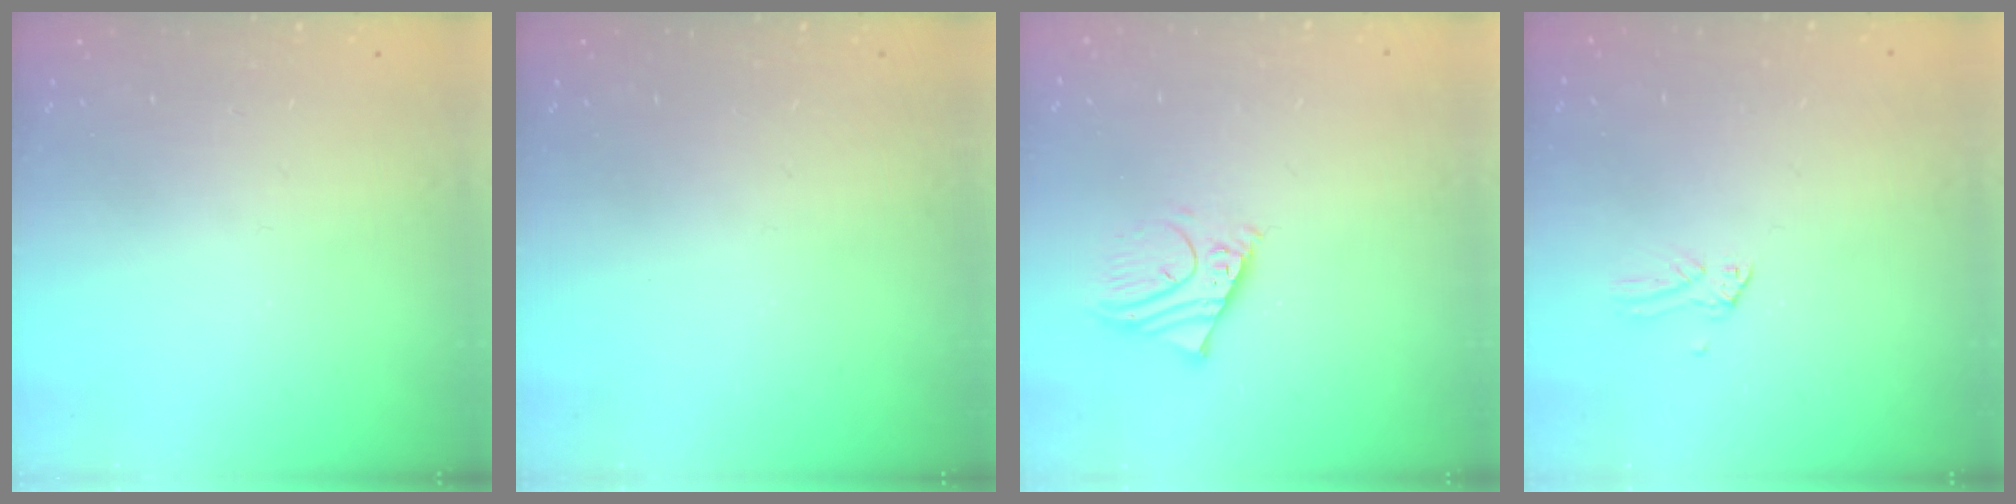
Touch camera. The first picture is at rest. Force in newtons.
{"total": 0.0}
{"total": 4.6, "press": 4.5, "slide": 0.5}
{"total": 0.0}